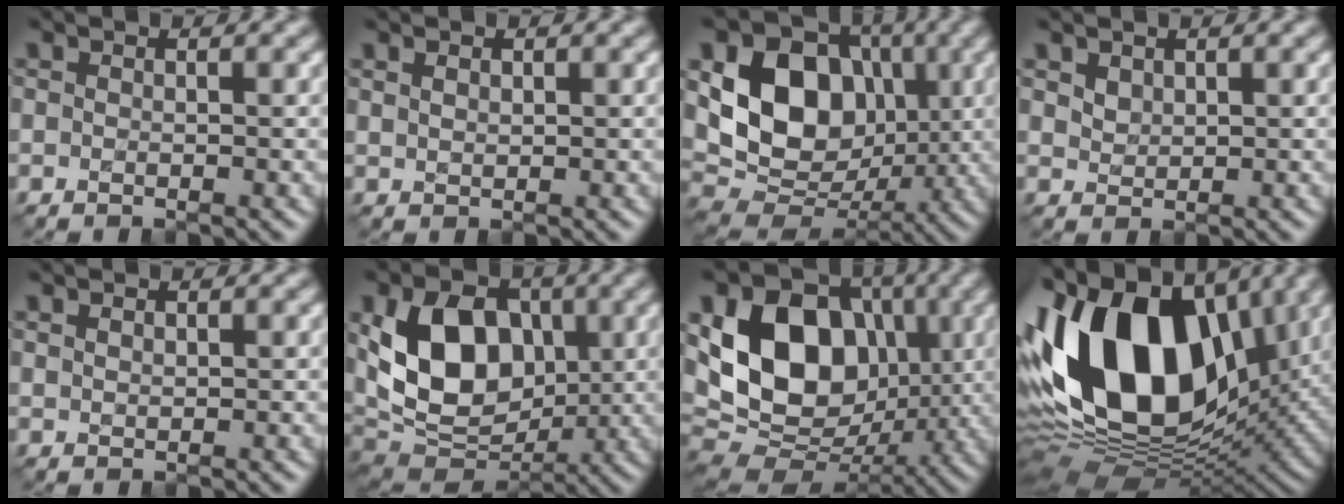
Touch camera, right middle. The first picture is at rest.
{"total": 0.9, "force": [0.5, 0.5, 0.5], "torque": [-0.011, 0.000, 0.013]}
{"total": 11.4, "force": [1.5, 8.8, 7.0], "torque": [-0.128, -0.006, 0.020]}
{"total": 1.2, "force": [0.8, 0.8, 0.5], "torque": [-0.010, 0.000, 0.018]}
{"total": 0.6, "force": [0.5, 0.3, 0.3], "torque": [-0.006, 0.000, 0.011]}
{"total": 10.6, "force": [1.3, 7.5, 7.4], "torque": [-0.139, -0.004, 0.021]}
{"total": 13.5, "force": [1.8, 10.2, 8.8], "torque": [-0.151, -0.001, 0.021]}
{"total": 18.7, "force": [4.0, 11.7, 14.1], "torque": [-0.289, 0.014, 0.055]}